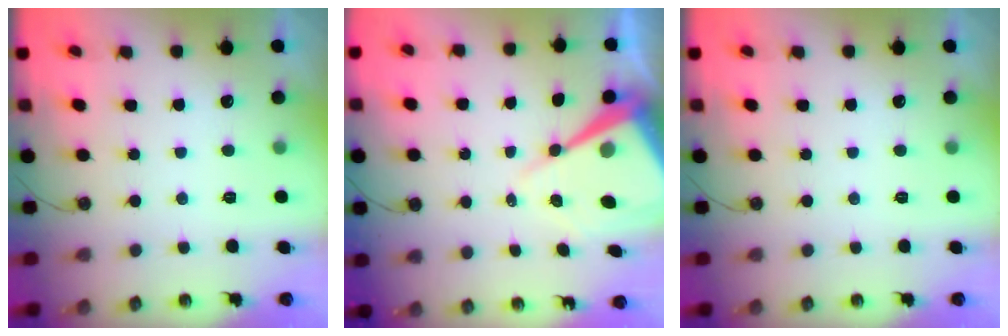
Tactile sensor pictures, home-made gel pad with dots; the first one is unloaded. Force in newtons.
{"total": 14.3, "press": 14.3, "slide": 1.3}
{"total": 0.0}